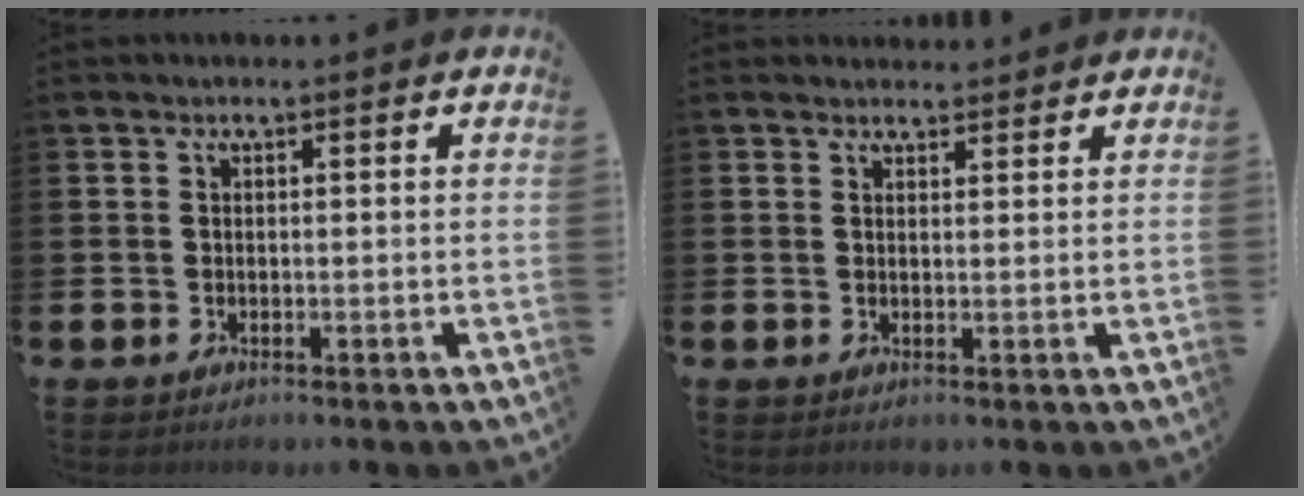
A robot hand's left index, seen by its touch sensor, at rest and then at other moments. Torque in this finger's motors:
{"motor_torque": [0.51, -0.91, 0.14, 0.00]}